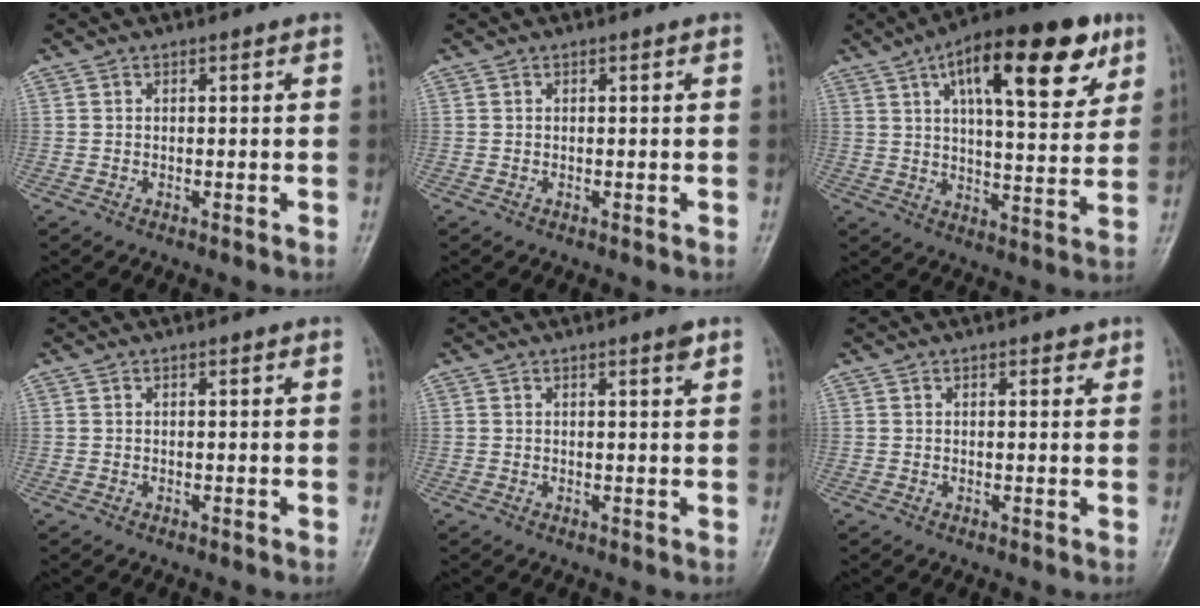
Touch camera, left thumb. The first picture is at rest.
{"total": 0.0}
{"total": 21.3, "force": [10.0, 8.1, 17.1], "torque": [-0.225, -0.015, 0.148]}
{"total": 0.0}
{"total": 1.7, "force": [1.0, 0.2, 1.3], "torque": [-0.018, -0.006, 0.015]}
{"total": 1.4, "force": [0.9, 0.7, 0.8], "torque": [-0.002, -0.003, 0.009]}